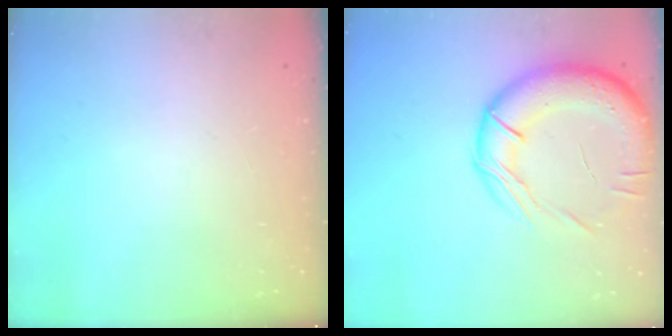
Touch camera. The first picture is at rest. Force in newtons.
{"total": 19.3, "press": 19.1, "slide": 2.8}